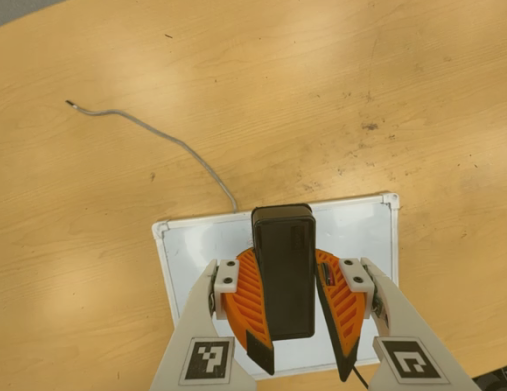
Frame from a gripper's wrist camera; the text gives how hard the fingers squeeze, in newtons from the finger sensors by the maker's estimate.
{"total": 10.8, "left": 10.1, "right": 11.5}